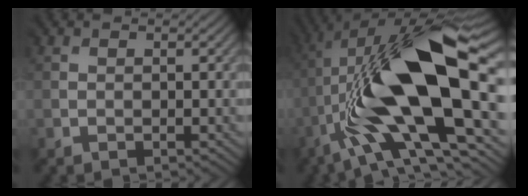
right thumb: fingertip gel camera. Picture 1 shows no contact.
{"total": 18.6, "force": [-0.7, 7.1, 17.1], "torque": [-0.315, 0.013, -0.015]}